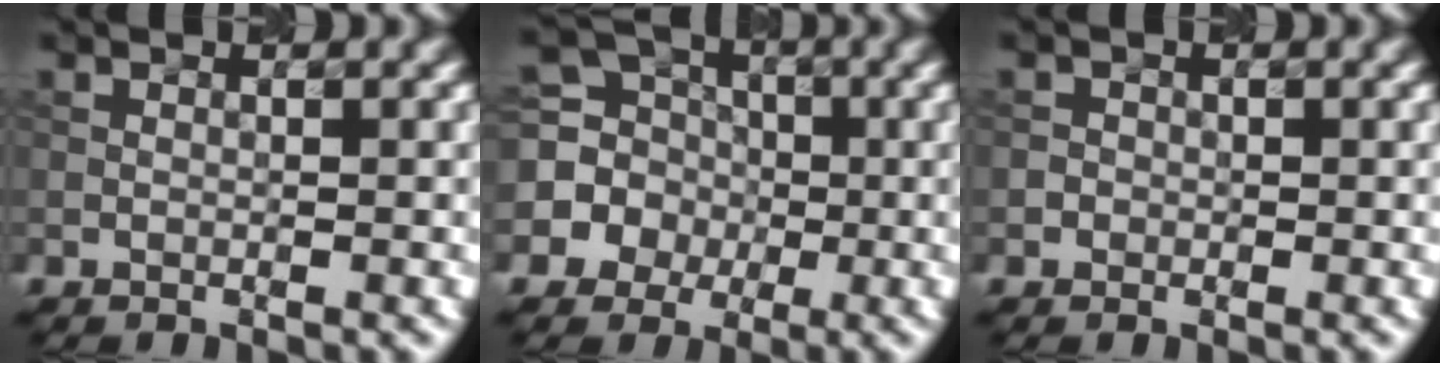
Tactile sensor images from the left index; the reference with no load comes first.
{"total": 5.1, "force": [0.1, 4.8, 1.8], "torque": [-0.029, 0.013, -0.021]}
{"total": 0.8, "force": [-0.2, 0.8, 0.1], "torque": [0.004, 0.002, -0.007]}